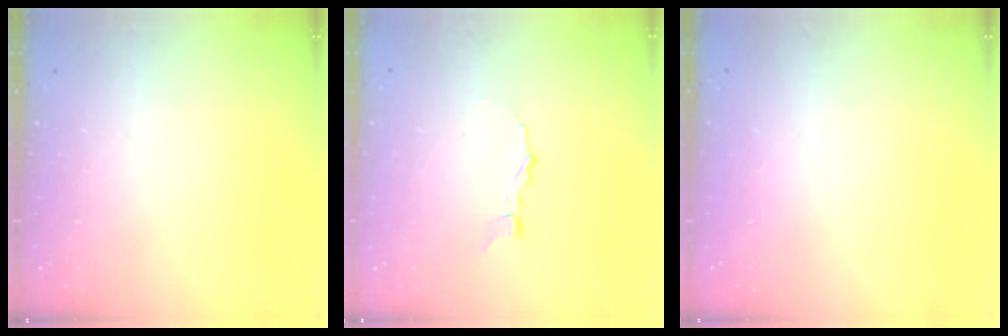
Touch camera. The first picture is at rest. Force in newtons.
{"total": 4.6, "press": 4.6, "slide": 0.4}
{"total": 1.4, "press": 1.4, "slide": 0.1}